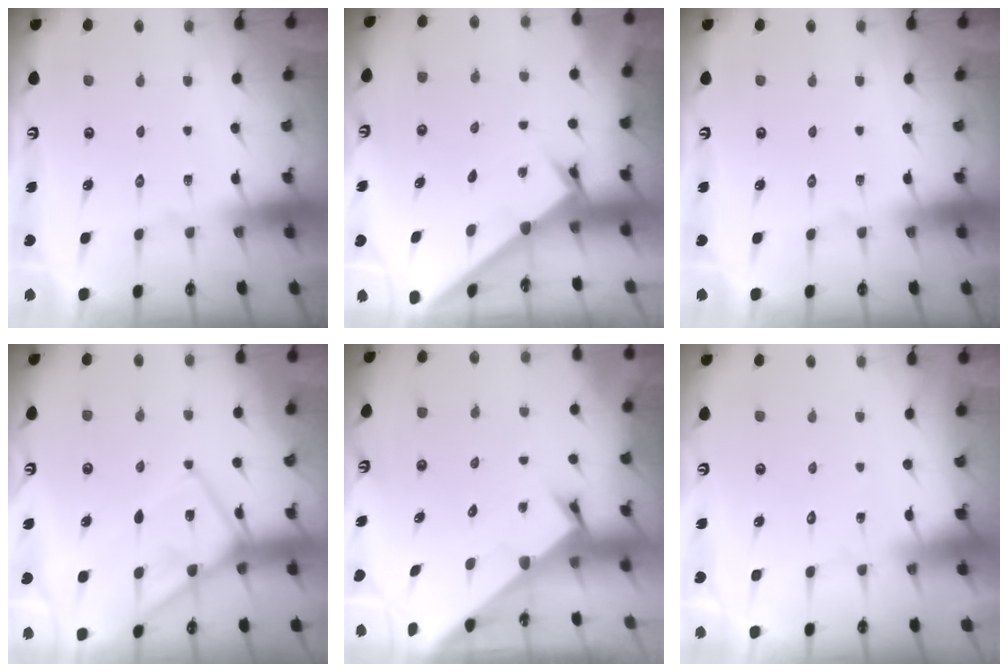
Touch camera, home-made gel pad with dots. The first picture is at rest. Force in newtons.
{"total": 1.8, "press": 1.8, "slide": 0.2}
{"total": 0.0}
{"total": 11.1, "press": 11.1, "slide": 1.0}
{"total": 2.5, "press": 2.4, "slide": 0.2}
{"total": 4.3, "press": 4.3, "slide": 0.3}